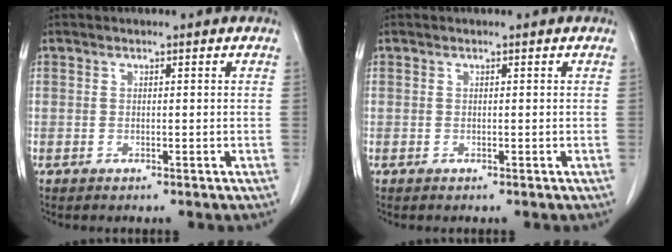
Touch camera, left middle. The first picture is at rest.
{"total": 0.0}